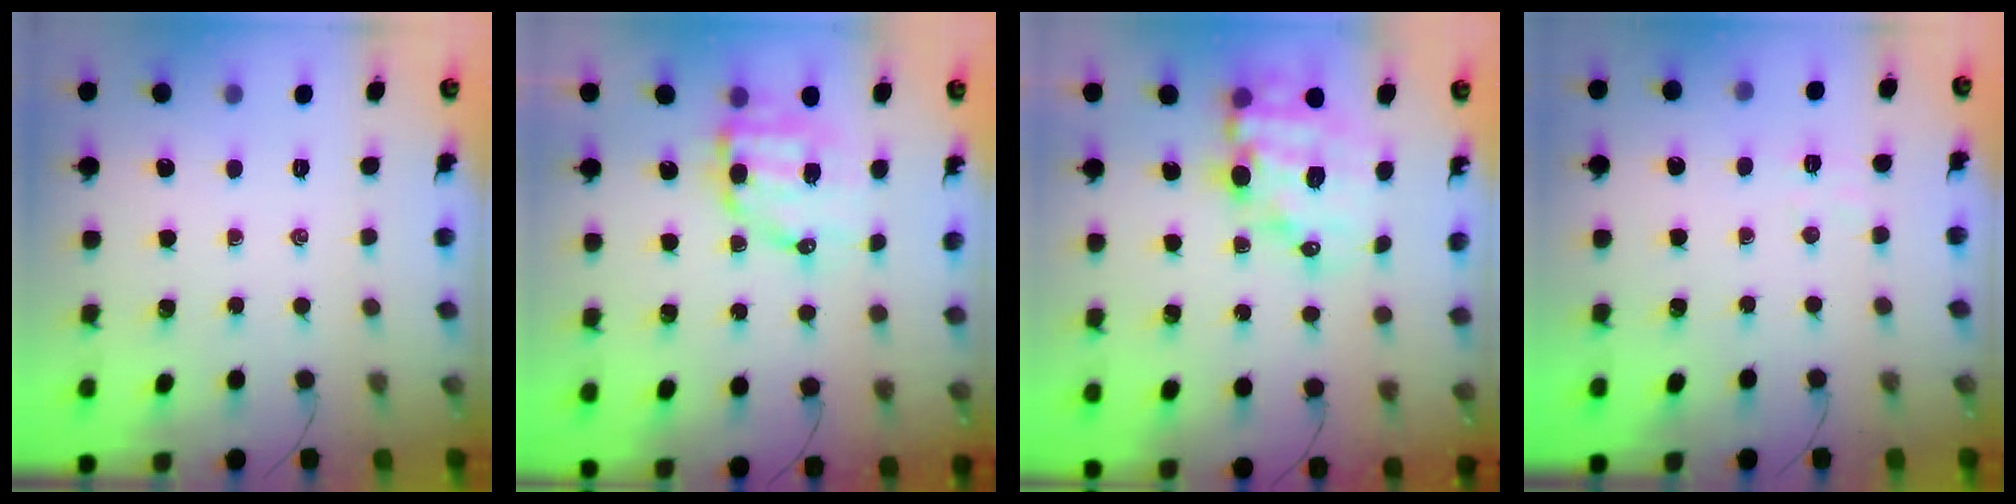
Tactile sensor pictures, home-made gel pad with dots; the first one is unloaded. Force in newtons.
{"total": 10.0, "press": 9.8, "slide": 1.9}
{"total": 13.2, "press": 12.8, "slide": 3.4}
{"total": 4.7, "press": 4.6, "slide": 1.0}